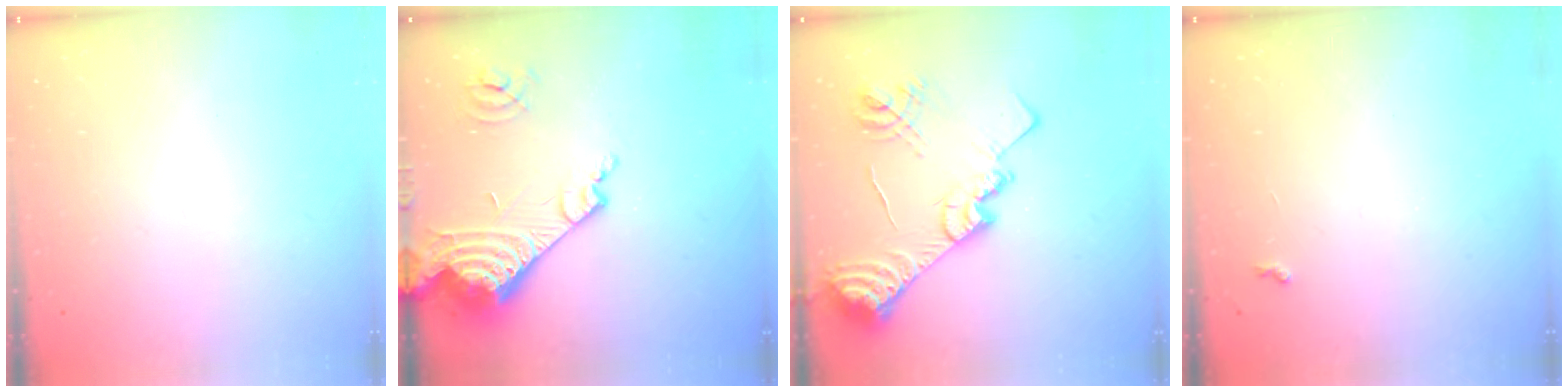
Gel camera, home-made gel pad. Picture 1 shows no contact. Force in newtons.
{"total": 16.2, "press": 16.1, "slide": 2.0}
{"total": 21.7, "press": 21.6, "slide": 1.7}
{"total": 3.3, "press": 3.3, "slide": 0.6}